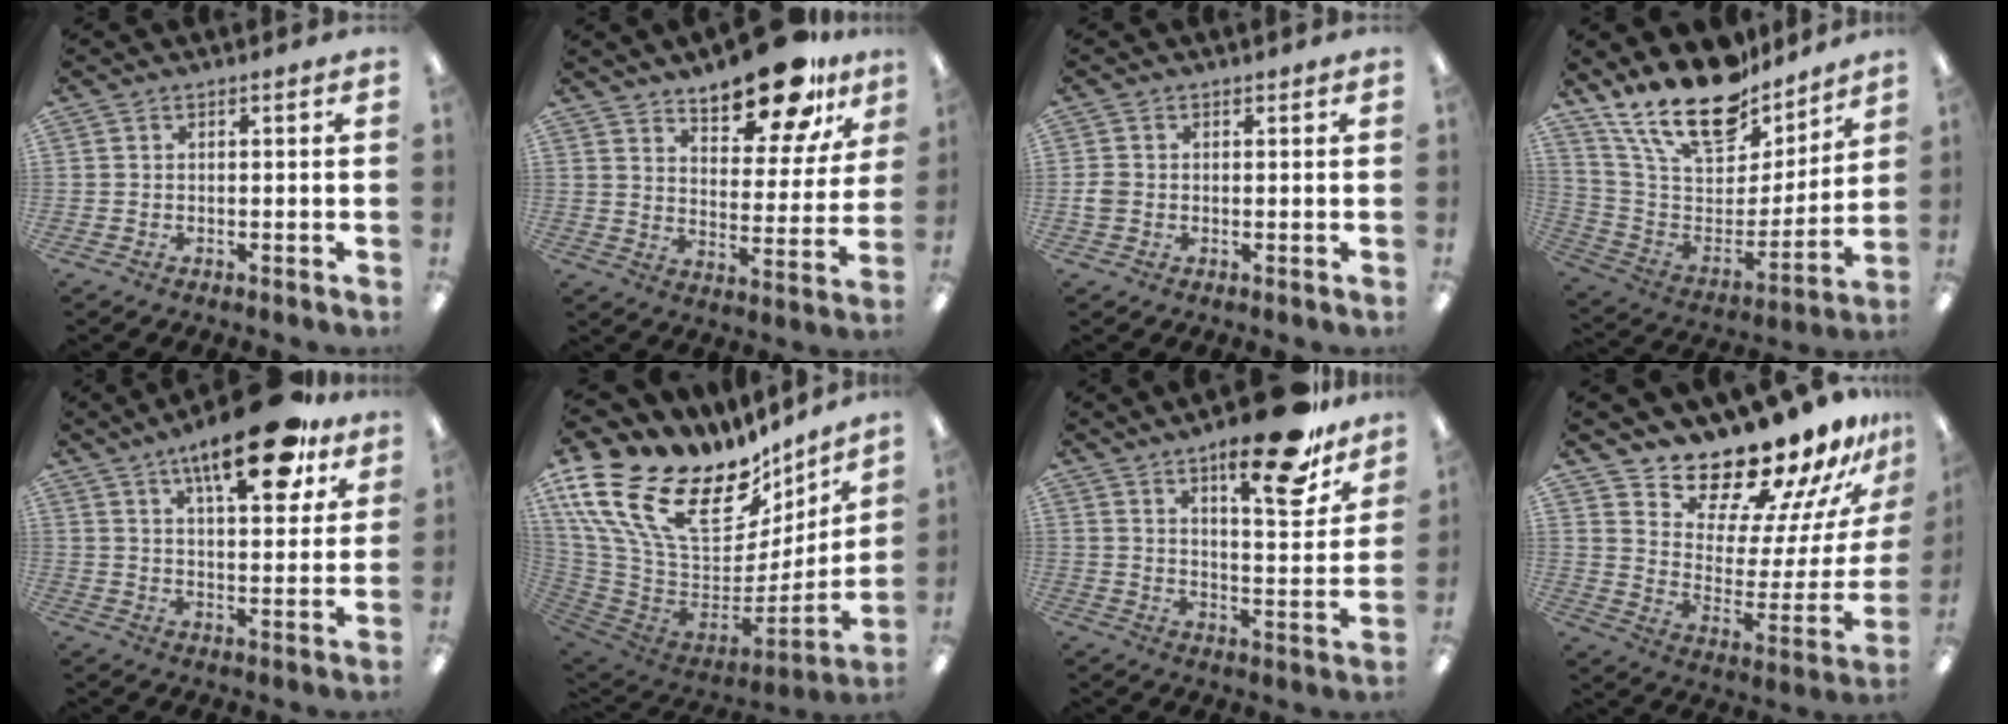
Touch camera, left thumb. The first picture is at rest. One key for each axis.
{"total": 16.9, "fx": 13.1, "fy": 6.2, "fz": 8.7, "tx": -0.122, "ty": -0.082, "tz": 0.221}
{"total": 2.5, "fx": -0.3, "fy": 2.3, "fz": 1.1, "tx": -0.017, "ty": 0.005, "tz": -0.004}
{"total": 22.4, "fx": 17.9, "fy": 8.8, "fz": 10.2, "tx": -0.200, "ty": -0.121, "tz": 0.319}
{"total": 18.3, "fx": 11.5, "fy": 6.2, "fz": 12.8, "tx": -0.182, "ty": -0.056, "tz": 0.177}
{"total": 26.7, "fx": 13.9, "fy": 14.9, "fz": 17.3, "tx": -0.313, "ty": -0.102, "tz": 0.276}
{"total": 18.9, "fx": 13.3, "fy": 5.2, "fz": 12.3, "tx": -0.175, "ty": -0.084, "tz": 0.209}
{"total": 17.5, "fx": 16.2, "fy": 3.9, "fz": 5.2, "tx": -0.083, "ty": -0.153, "tz": 0.265}